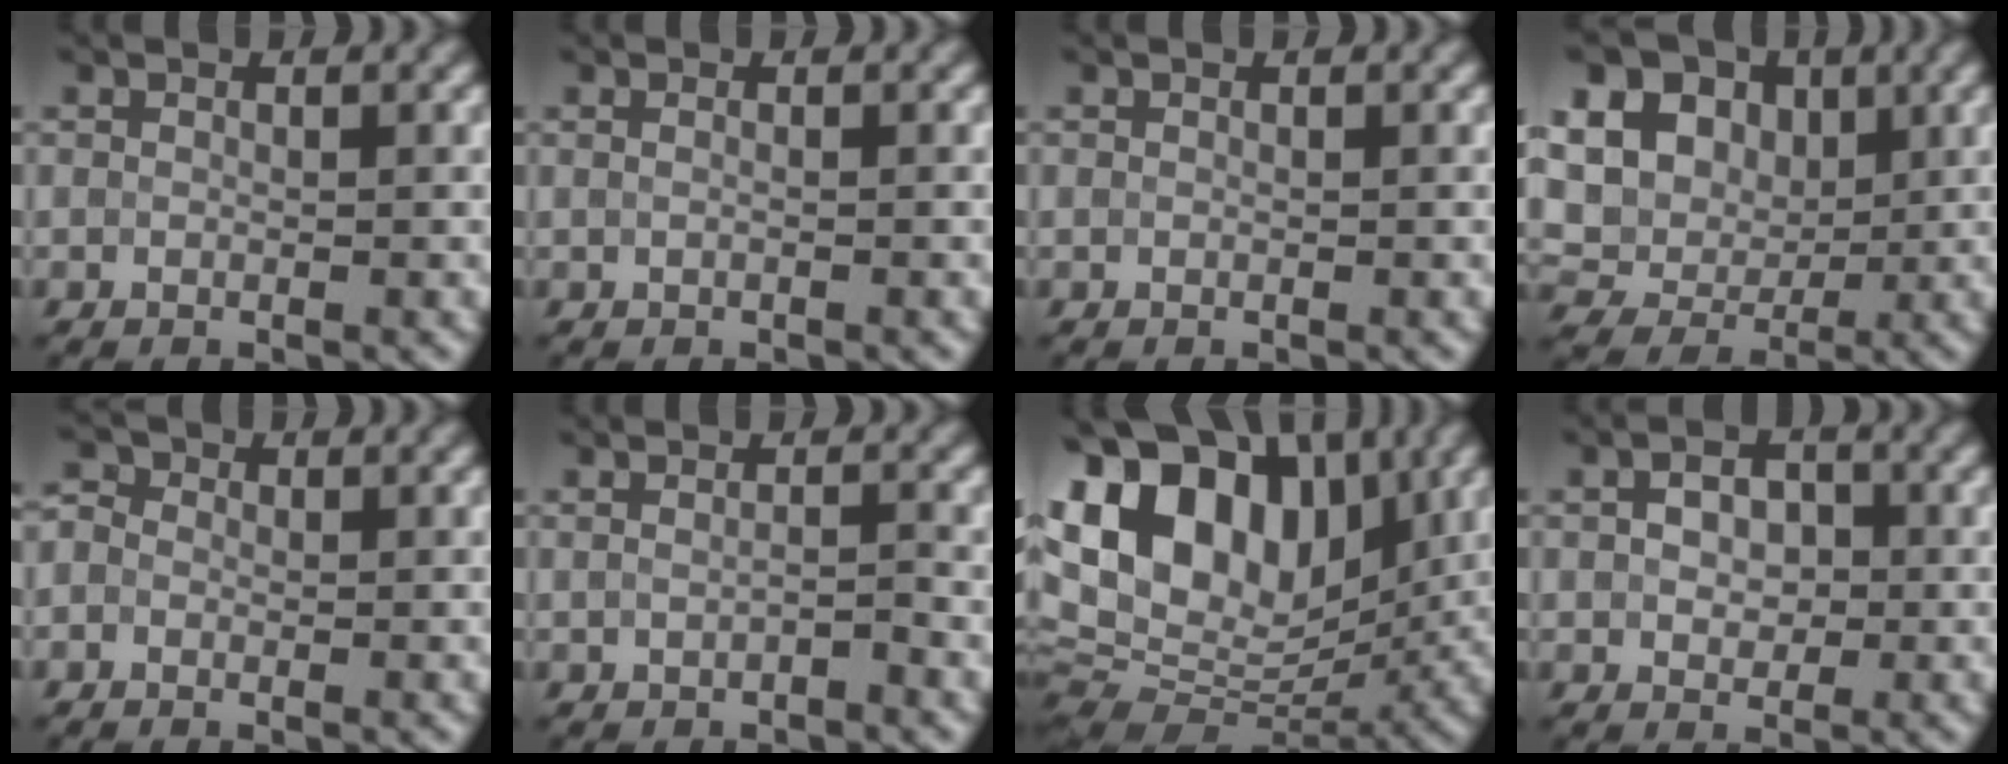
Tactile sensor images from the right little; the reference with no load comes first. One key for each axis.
{"total": 0.9, "fx": 0.2, "fy": 0.5, "fz": 0.7, "tx": -0.004, "ty": -0.004, "tz": -0.003}
{"total": 0.0}
{"total": 16.4, "fx": 5.9, "fy": 13.0, "fz": 8.1, "tx": -0.177, "ty": 0.036, "tz": 0.096}
{"total": 2.0, "fx": 0.2, "fy": 1.7, "fz": 0.9, "tx": -0.008, "ty": 0.003, "tz": -0.020}
{"total": 0.9, "fx": -0.3, "fy": 0.2, "fz": 0.8, "tx": -0.018, "ty": -0.002, "tz": -0.005}
{"total": 17.9, "fx": 6.5, "fy": 11.1, "fz": 12.4, "tx": -0.226, "ty": 0.060, "tz": 0.094}
{"total": 2.9, "fx": 0.4, "fy": 2.1, "fz": 2.0, "tx": -0.038, "ty": 0.004, "tz": 0.004}